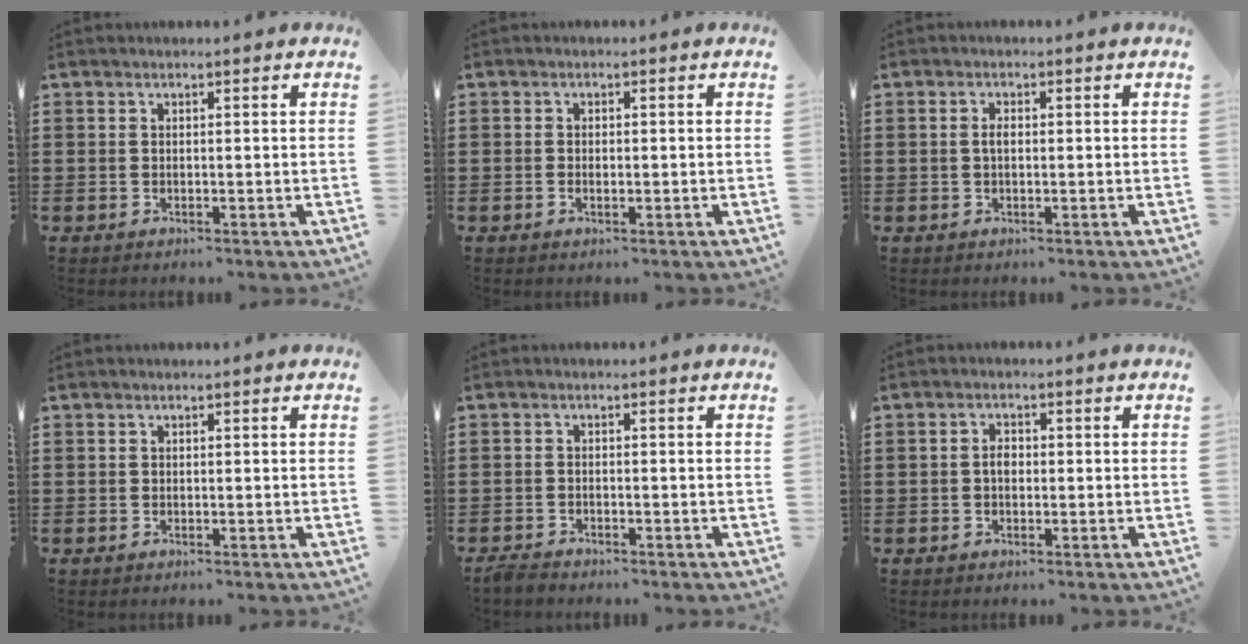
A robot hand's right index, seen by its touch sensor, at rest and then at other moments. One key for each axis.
{"total": 1.0, "fx": -0.2, "fy": 0.5, "fz": 0.8, "tx": -0.016, "ty": 0.001, "tz": -0.004}
{"total": 1.4, "fx": 0.0, "fy": 0.6, "fz": 1.3, "tx": -0.026, "ty": 0.003, "tz": -0.001}
{"total": 0.0}
{"total": 1.6, "fx": -1.6, "fy": 0.3, "fz": 0.1, "tx": -0.014, "ty": -0.001, "tz": -0.034}
{"total": 1.9, "fx": -0.2, "fy": 1.1, "fz": 1.5, "tx": -0.029, "ty": 0.005, "tz": -0.005}